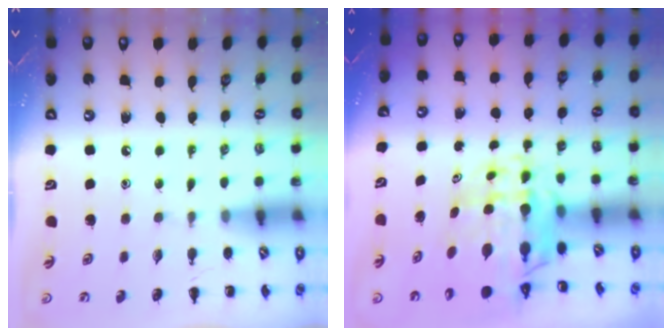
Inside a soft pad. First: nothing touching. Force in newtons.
{"total": 9.1, "press": 8.7, "slide": 2.7}